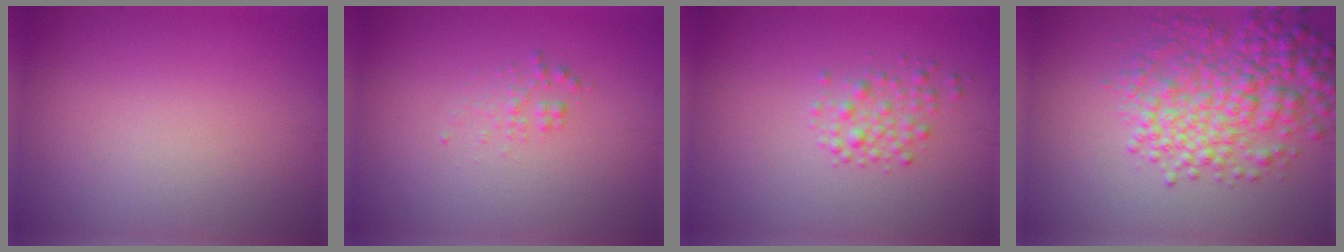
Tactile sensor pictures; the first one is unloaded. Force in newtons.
{"total": 1.0, "press": 1.0, "slide": 0.0}
{"total": 2.0, "press": 2.0, "slide": 0.0}
{"total": 6.4, "press": 6.4, "slide": 0.2}